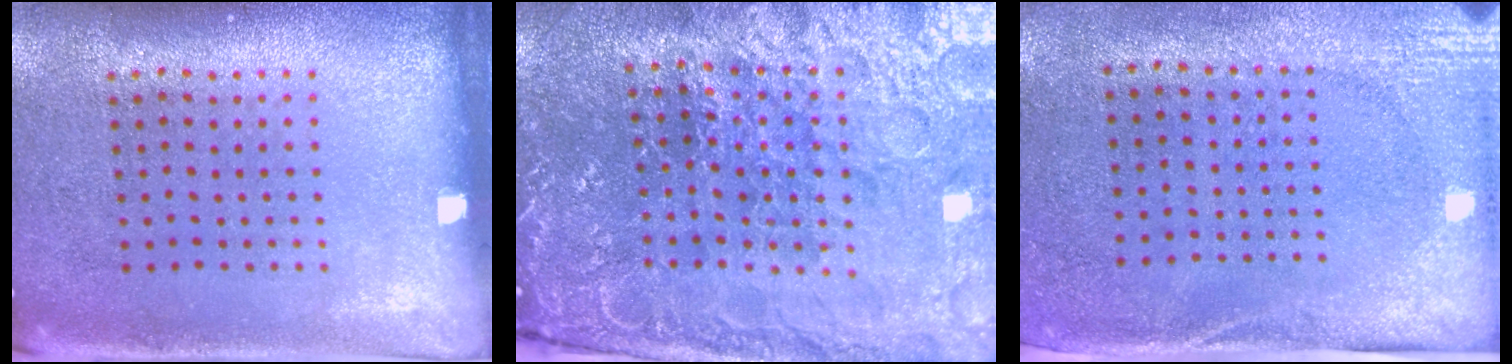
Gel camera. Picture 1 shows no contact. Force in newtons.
{"total": 4.2, "press": 4.1, "slide": 0.9}
{"total": 2.7, "press": 2.1, "slide": 1.7}